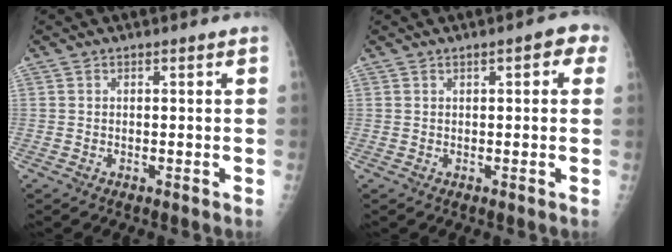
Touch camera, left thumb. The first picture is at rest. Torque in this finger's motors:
{"motor_torque": [-0.30, -0.11, -0.16, -0.18, 0.01]}